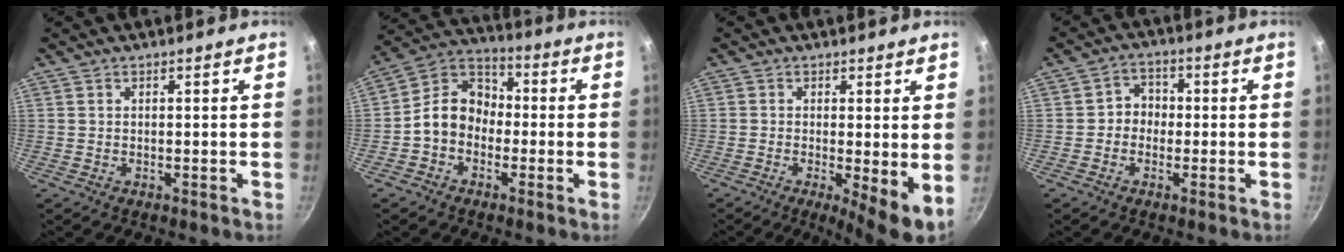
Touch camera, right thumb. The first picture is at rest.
{"total": 9.9, "force": [-2.1, 8.0, 5.5], "torque": [-0.058, 0.044, -0.061]}
{"total": 6.4, "force": [-0.6, 1.4, 6.2], "torque": [-0.091, -0.014, -0.008]}
{"total": 4.3, "force": [-0.6, 3.9, 1.8], "torque": [0.005, 0.014, -0.019]}